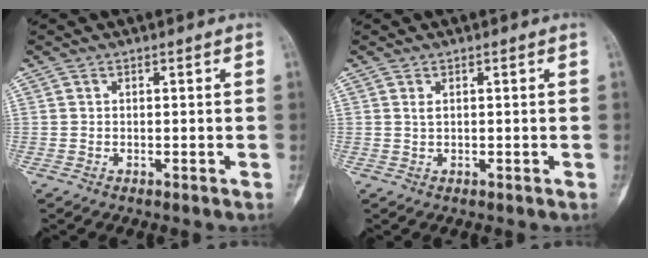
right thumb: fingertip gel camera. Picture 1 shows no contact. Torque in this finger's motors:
{"motor_torque": [0.27, 0.41, 0.06, -0.20, 0.13]}